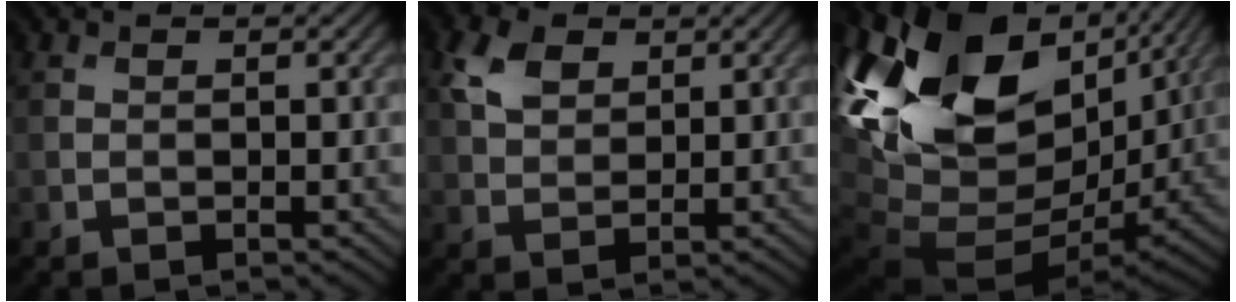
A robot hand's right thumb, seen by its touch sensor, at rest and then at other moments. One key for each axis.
{"total": 4.6, "fx": 2.2, "fy": 3.0, "fz": 2.7, "tx": -0.068, "ty": 0.003, "tz": 0.043}
{"total": 20.8, "fx": 4.6, "fy": 13.6, "fz": 15.1, "tx": -0.310, "ty": -0.023, "tz": 0.126}